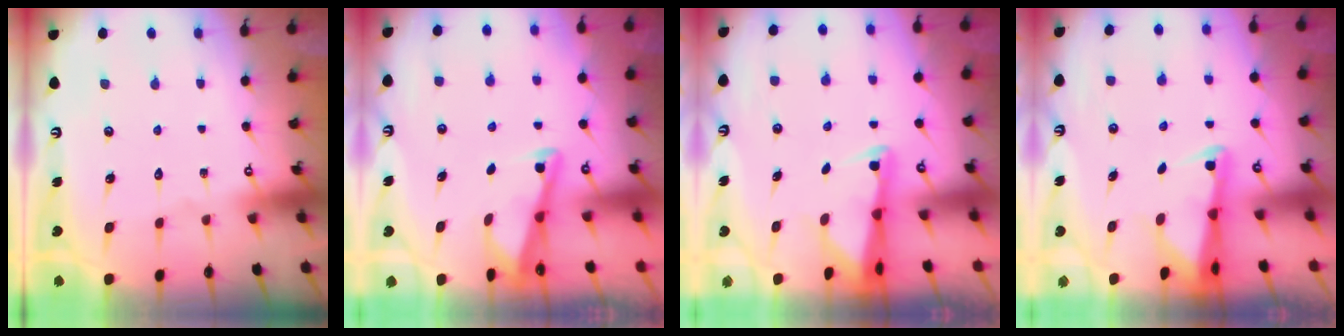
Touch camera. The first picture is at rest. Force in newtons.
{"total": 3.0, "press": 3.0, "slide": 0.3}
{"total": 2.6, "press": 2.6, "slide": 0.5}
{"total": 2.6, "press": 2.6, "slide": 0.5}